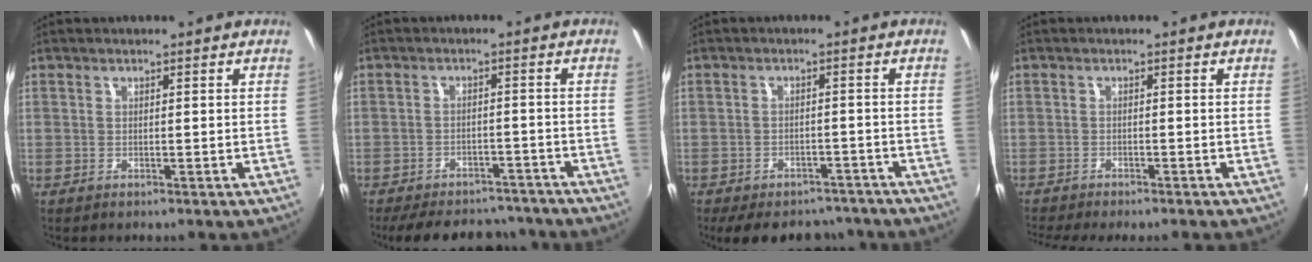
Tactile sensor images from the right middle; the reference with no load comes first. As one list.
[{"total": 15.5, "force": [-13.0, 6.2, 5.6], "torque": [-0.130, 0.011, -0.166]}, {"total": 13.0, "force": [-10.5, 5.9, 4.9], "torque": [-0.110, 0.002, -0.135]}, {"total": 5.2, "force": [-4.7, 0.2, 2.2], "torque": [-0.054, -0.020, -0.077]}]